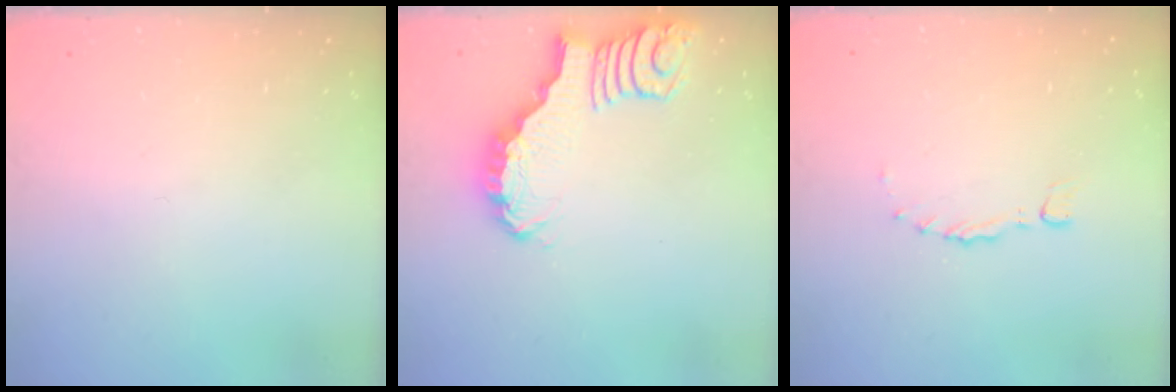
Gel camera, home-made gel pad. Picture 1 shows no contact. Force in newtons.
{"total": 2.7, "press": 2.7, "slide": 0.4}
{"total": 0.0}